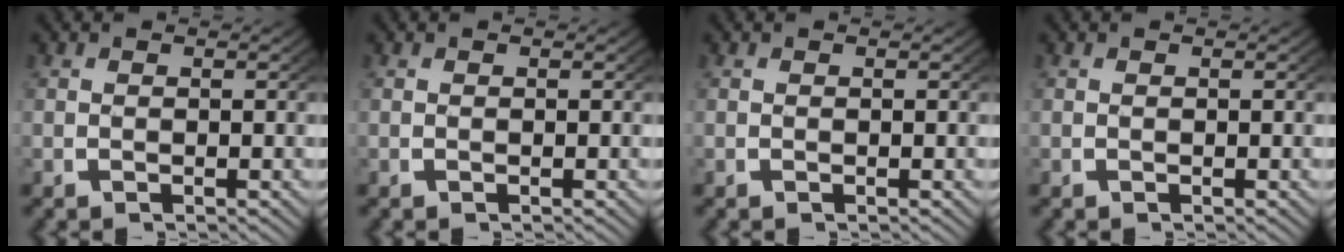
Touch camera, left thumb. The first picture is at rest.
{"total": 0.0}
{"total": 0.0}
{"total": 0.0}